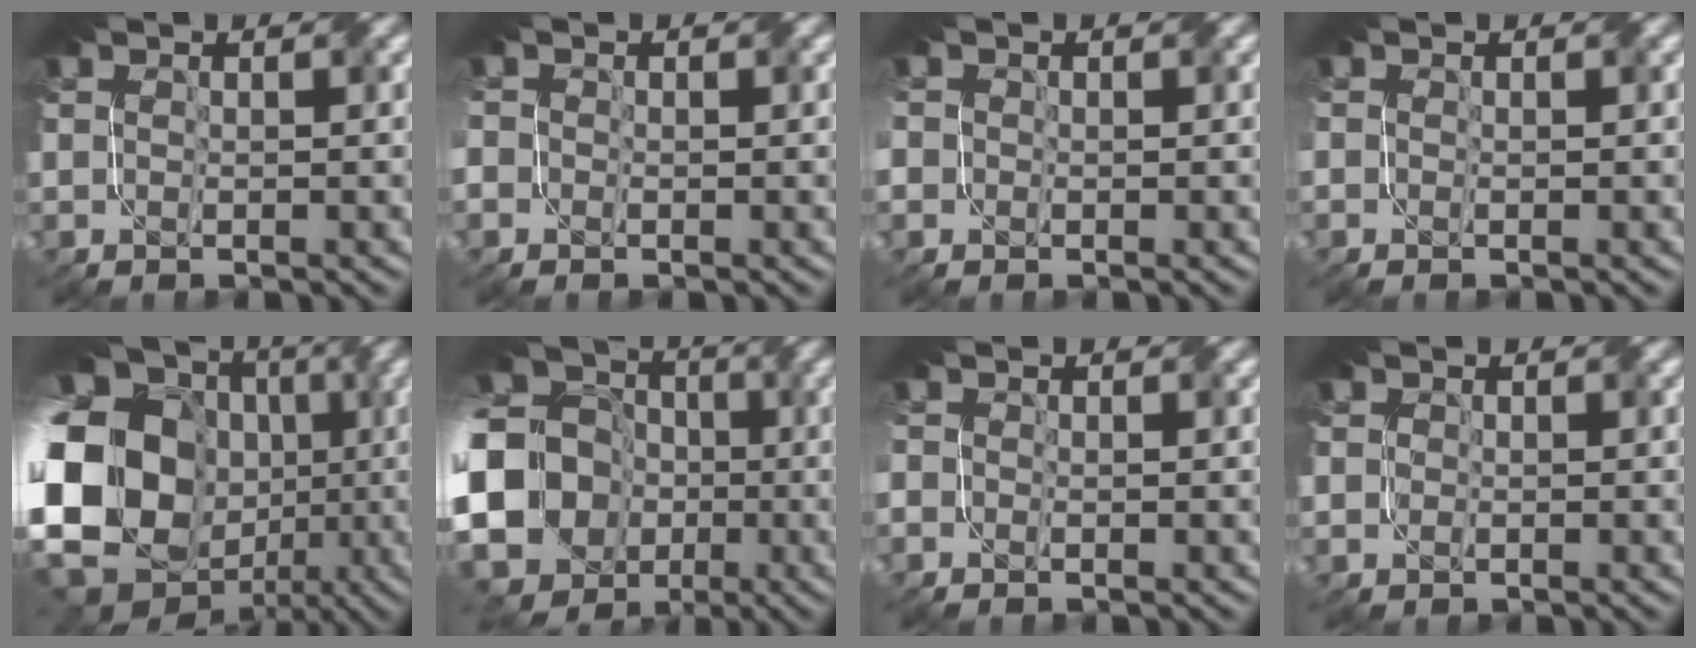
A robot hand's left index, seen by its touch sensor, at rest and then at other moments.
{"total": 2.7, "force": [-0.2, 2.5, 1.1], "torque": [-0.031, 0.014, -0.024]}
{"total": 3.6, "force": [0.2, 3.2, 1.6], "torque": [-0.050, 0.015, -0.017]}
{"total": 0.0}
{"total": 22.0, "force": [-1.2, 17.7, 12.9], "torque": [-0.278, -0.003, -0.069]}
{"total": 23.0, "force": [-3.8, 20.7, 9.3], "torque": [-0.211, -0.005, -0.129]}
{"total": 1.9, "force": [0.2, 1.7, 0.8], "torque": [-0.013, 0.012, -0.014]}
{"total": 1.4, "force": [0.5, 1.3, 0.2], "torque": [-0.004, 0.006, 0.005]}